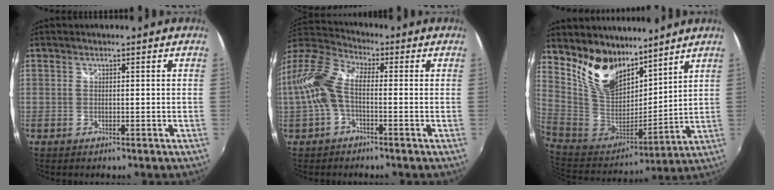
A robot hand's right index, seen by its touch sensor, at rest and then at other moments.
{"total": 12.1, "force": [-1.4, 5.9, 10.4], "torque": [-0.225, 0.018, -0.036]}
{"total": 17.1, "force": [11.9, 9.2, 8.0], "torque": [-0.176, 0.005, 0.240]}